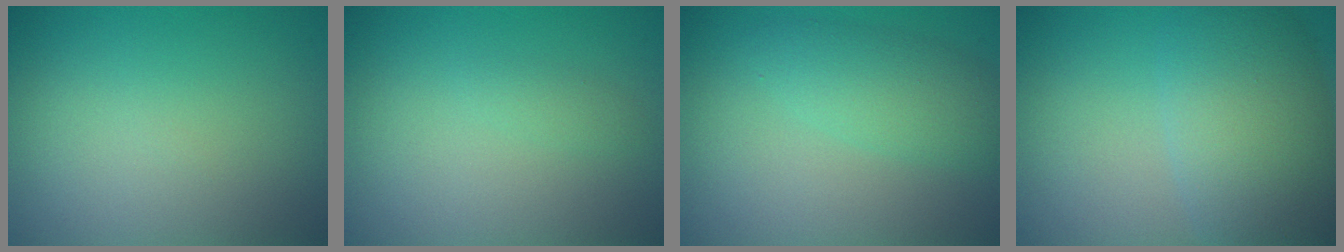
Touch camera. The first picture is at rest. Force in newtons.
{"total": 0.8, "press": 0.7, "slide": 0.1}
{"total": 3.3, "press": 3.3, "slide": 0.1}
{"total": 8.2, "press": 8.2, "slide": 0.3}